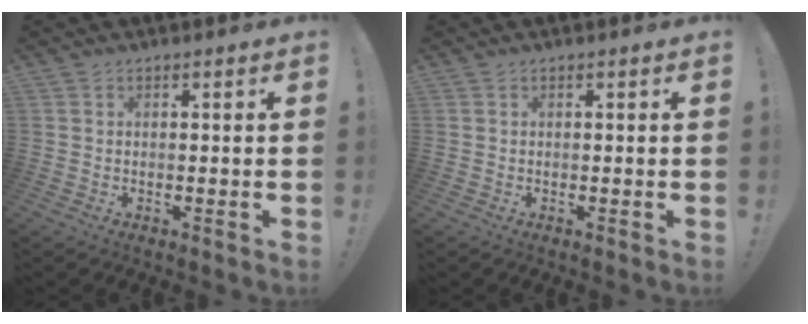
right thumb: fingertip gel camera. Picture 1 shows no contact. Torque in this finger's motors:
{"motor_torque": [0.00, 0.00, 0.00, 0.00, 0.00]}